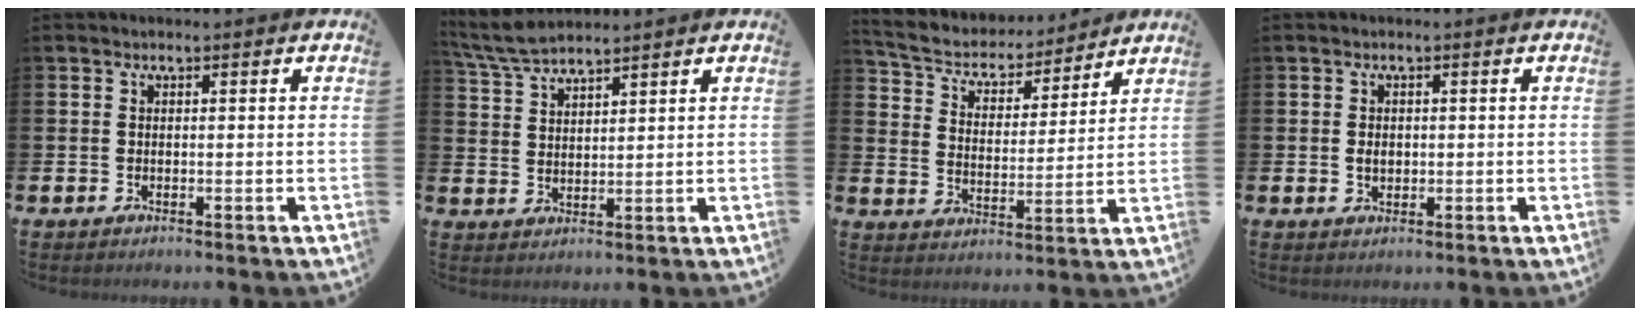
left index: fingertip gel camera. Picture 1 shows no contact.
{"total": 5.1, "force": [4.8, 0.6, 1.4], "torque": [-0.047, -0.015, 0.090]}
{"total": 5.6, "force": [5.2, 1.9, 0.7], "torque": [-0.047, -0.042, 0.087]}
{"total": 1.4, "force": [0.1, 1.1, 0.9], "torque": [-0.007, 0.003, -0.002]}